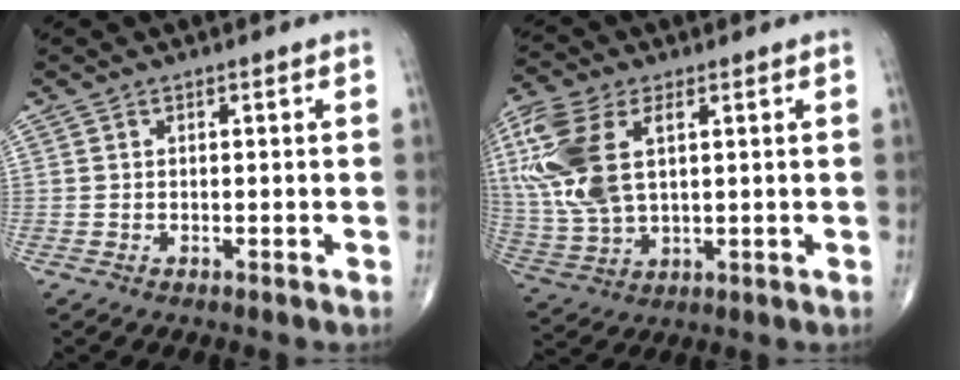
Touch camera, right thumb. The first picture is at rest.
{"total": 16.5, "force": [4.4, 9.0, 13.0], "torque": [-0.307, -0.001, 0.087]}